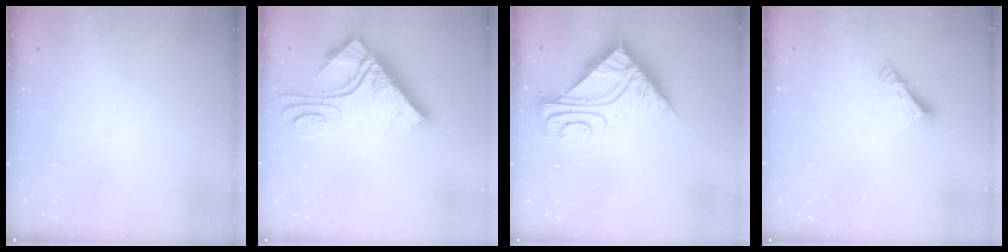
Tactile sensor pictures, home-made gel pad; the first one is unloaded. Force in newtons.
{"total": 13.9, "press": 13.8, "slide": 1.4}
{"total": 9.3, "press": 9.2, "slide": 0.9}
{"total": 4.9, "press": 4.8, "slide": 0.4}